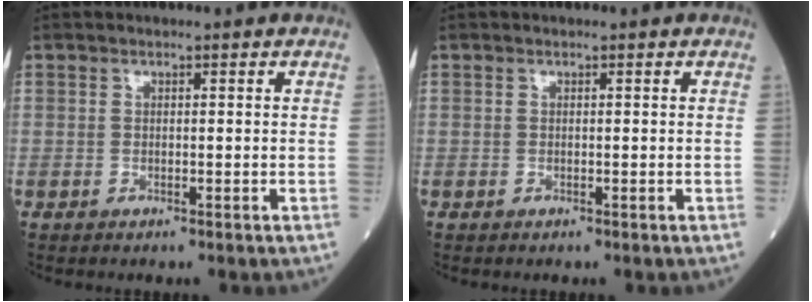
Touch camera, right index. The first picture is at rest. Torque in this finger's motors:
{"motor_torque": [0.04, 0.04, -0.01, -0.01]}